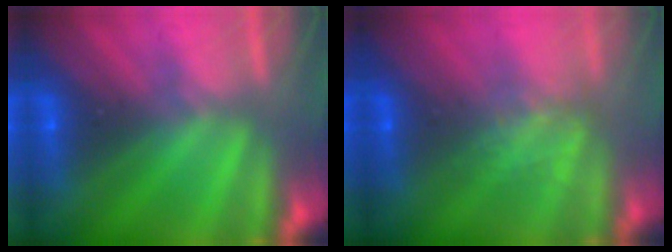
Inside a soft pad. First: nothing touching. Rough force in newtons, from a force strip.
{"total": 1.2}